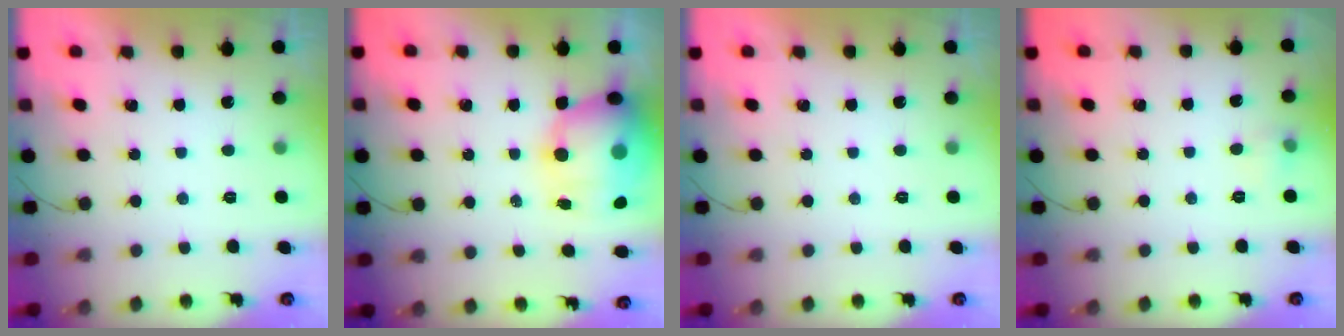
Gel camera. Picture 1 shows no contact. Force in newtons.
{"total": 12.7, "press": 12.5, "slide": 2.1}
{"total": 0.0}
{"total": 5.7, "press": 4.1, "slide": 3.9}